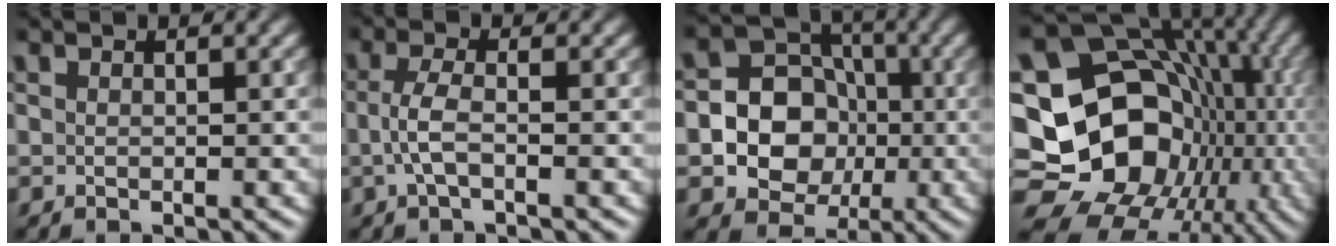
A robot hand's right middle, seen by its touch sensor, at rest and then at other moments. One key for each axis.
{"total": 2.4, "fx": -0.6, "fy": 0.7, "fz": 2.2, "tx": -0.050, "ty": 0.003, "tz": -0.015}
{"total": 9.2, "fx": -1.6, "fy": 8.1, "fz": 4.0, "tx": -0.061, "ty": 0.002, "tz": -0.056}
{"total": 21.5, "fx": -3.2, "fy": 18.5, "fz": 10.5, "tx": -0.152, "ty": 0.019, "tz": -0.072}